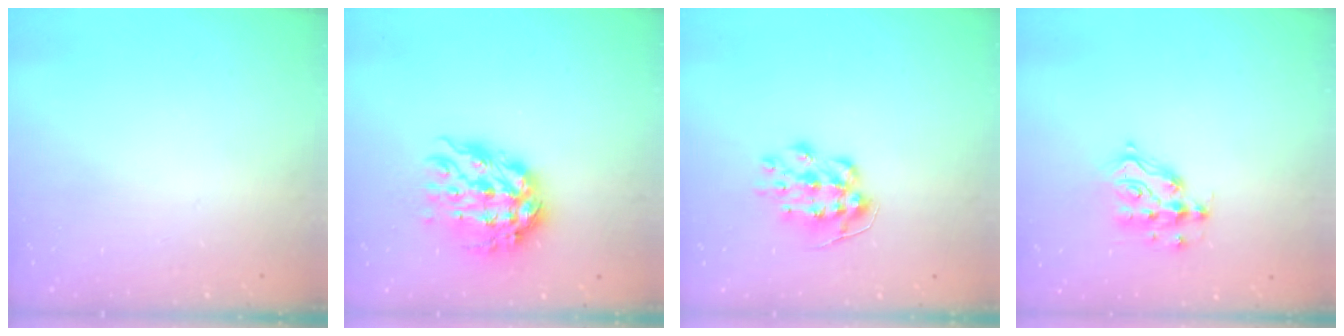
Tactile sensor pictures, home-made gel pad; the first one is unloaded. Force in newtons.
{"total": 11.4, "press": 11.3, "slide": 0.9}
{"total": 9.2, "press": 9.2, "slide": 0.2}
{"total": 9.9, "press": 9.9, "slide": 0.7}